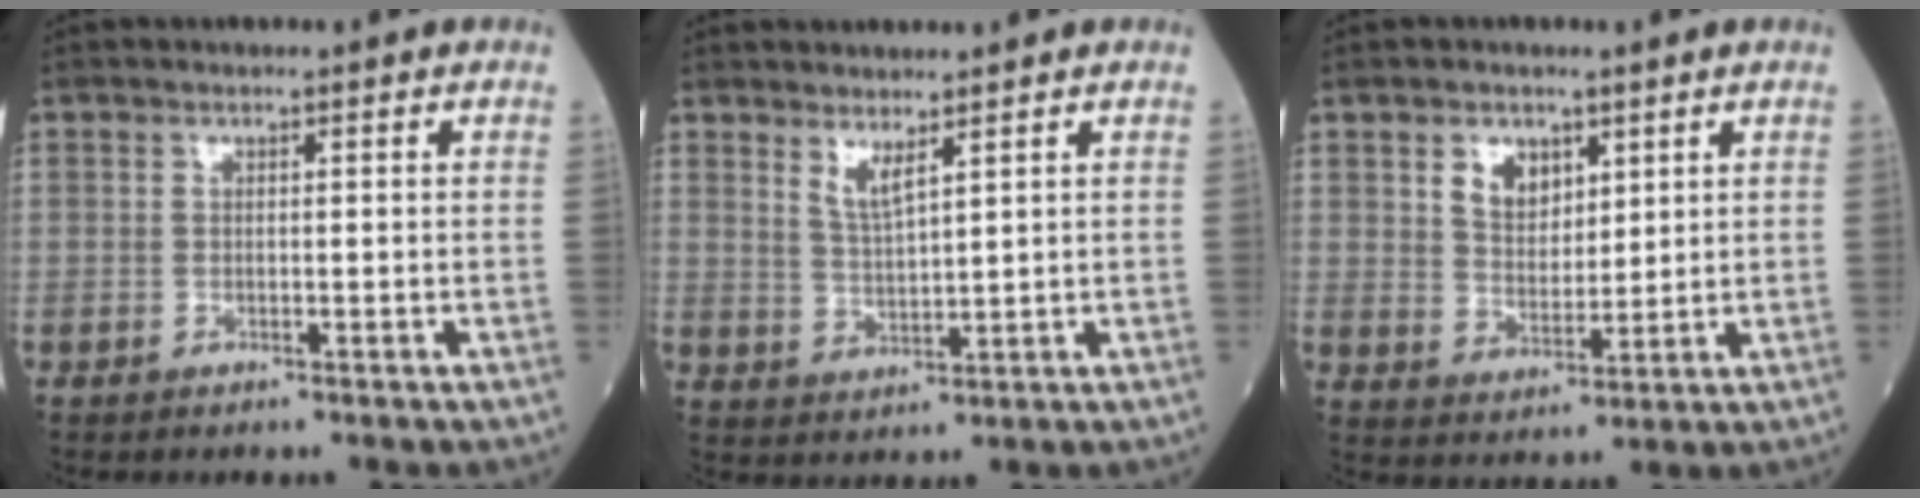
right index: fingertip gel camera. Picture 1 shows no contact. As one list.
[{"total": 3.2, "force": [2.3, 0.2, 2.3], "torque": [-0.048, -0.015, 0.049]}, {"total": 5.3, "force": [2.7, 3.4, 3.1], "torque": [-0.057, 0.004, 0.054]}]